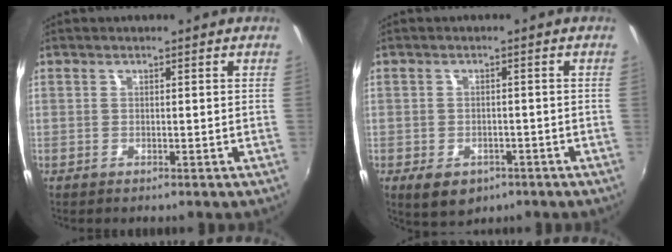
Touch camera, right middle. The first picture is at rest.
{"total": 6.5, "force": [-3.5, 4.2, 3.5], "torque": [-0.072, -0.018, -0.048]}